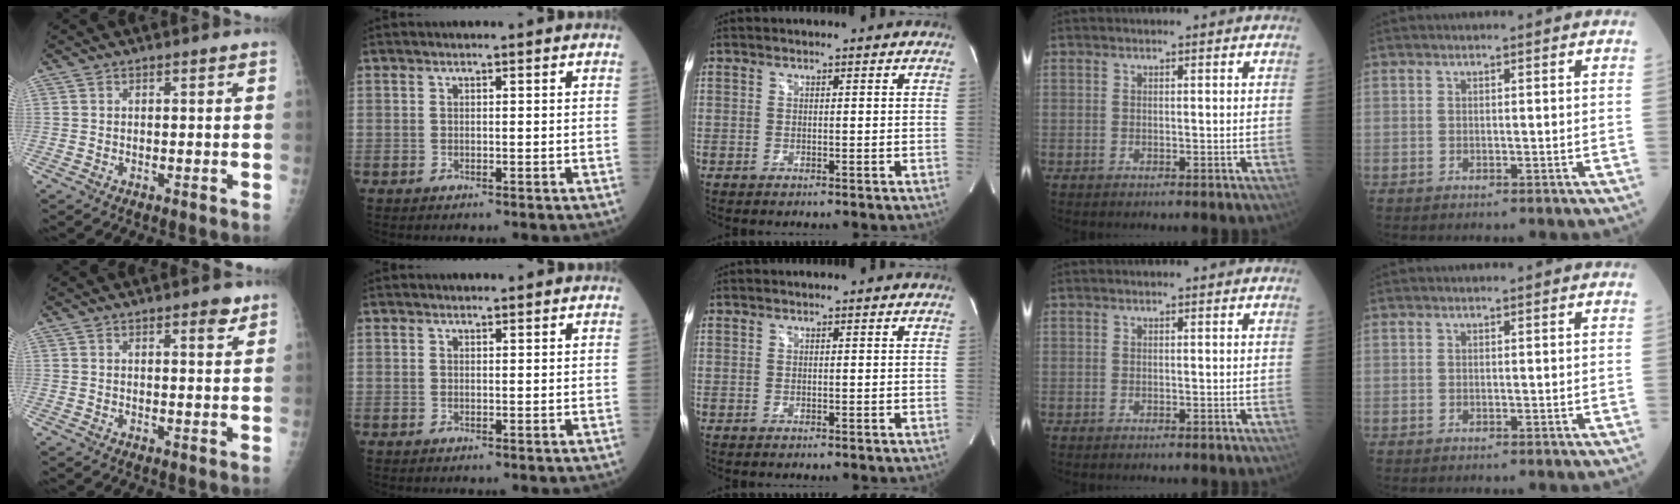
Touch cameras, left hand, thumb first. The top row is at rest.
{"thumb": {"total": 3.3, "force": [2.1, 1.2, 2.2], "torque": [-0.018, -0.011, 0.027]}, "index": {"total": 0.6, "force": [0.6, 0.2, 0.0], "torque": [-0.009, -0.003, 0.009]}}